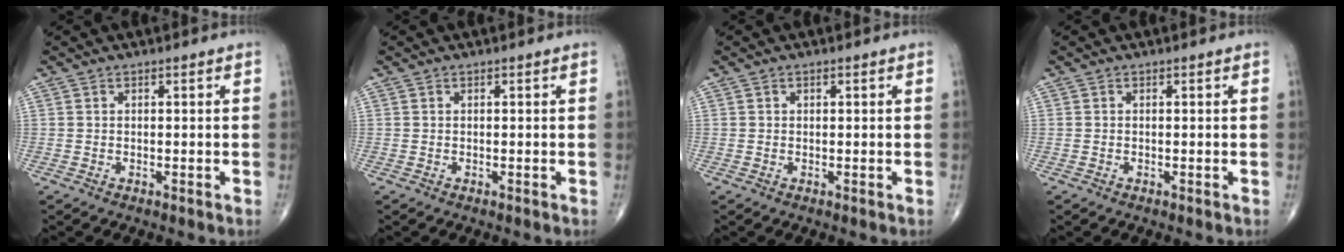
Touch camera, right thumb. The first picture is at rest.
{"total": 0.0}
{"total": 0.0}
{"total": 0.0}